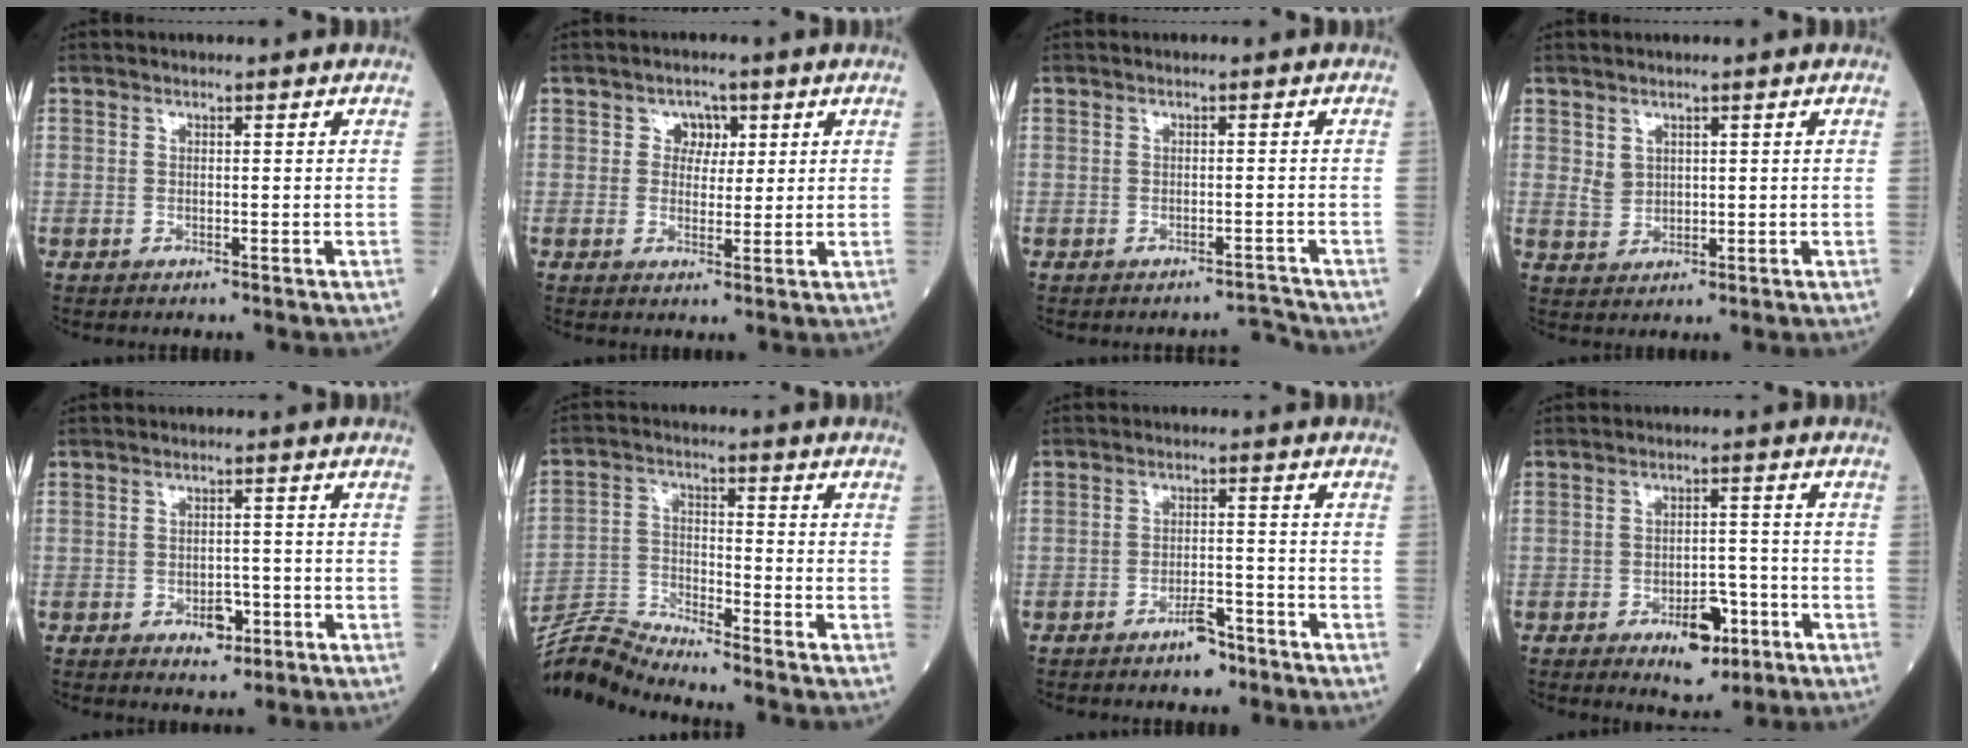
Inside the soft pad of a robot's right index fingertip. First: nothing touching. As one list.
[{"total": 3.1, "force": [1.1, 2.5, 1.4], "torque": [-0.013, 0.004, 0.013]}, {"total": 1.7, "force": [-1.6, -0.3, -0.4], "torque": [0.012, -0.005, -0.019]}, {"total": 2.4, "force": [1.1, 1.9, 0.8], "torque": [-0.021, 0.000, 0.030]}, {"total": 3.1, "force": [-1.4, 1.9, 2.0], "torque": [-0.024, 0.005, -0.012]}, {"total": 7.6, "force": [-7.2, -2.2, -0.4], "torque": [-0.011, 0.005, -0.141]}, {"total": 3.7, "force": [-2.9, 1.2, 2.0], "torque": [-0.034, 0.004, -0.045]}, {"total": 6.3, "force": [-3.2, 3.0, 4.5], "torque": [-0.062, 0.002, -0.042]}]